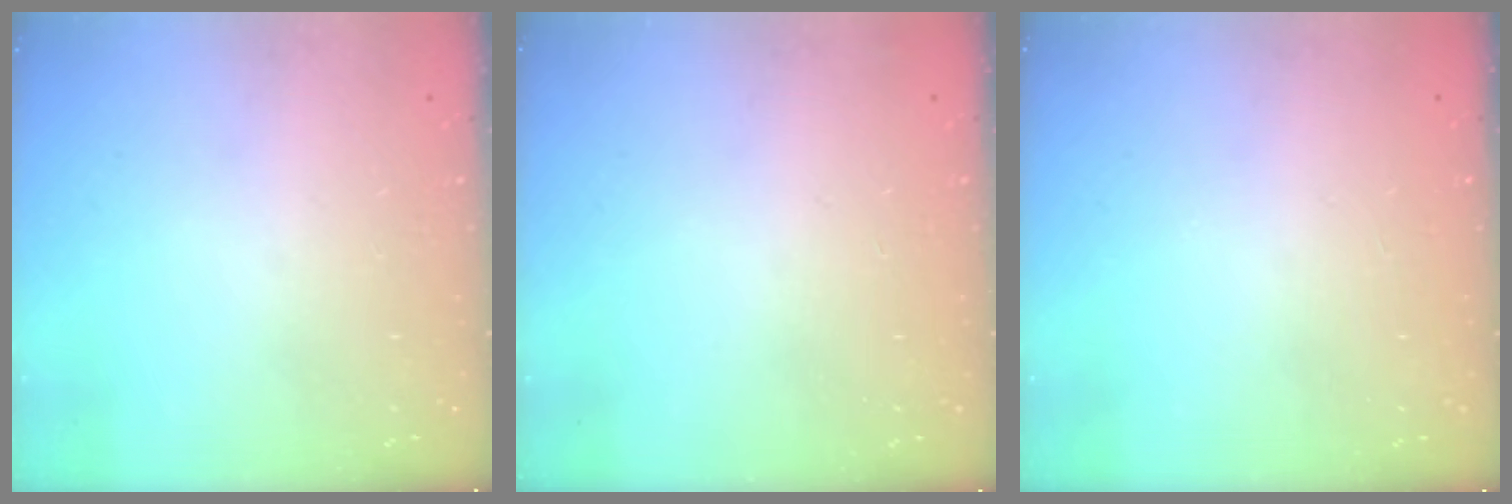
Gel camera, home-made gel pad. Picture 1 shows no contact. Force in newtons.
{"total": 8.9, "press": 3.1, "slide": 8.3}
{"total": 0.0}